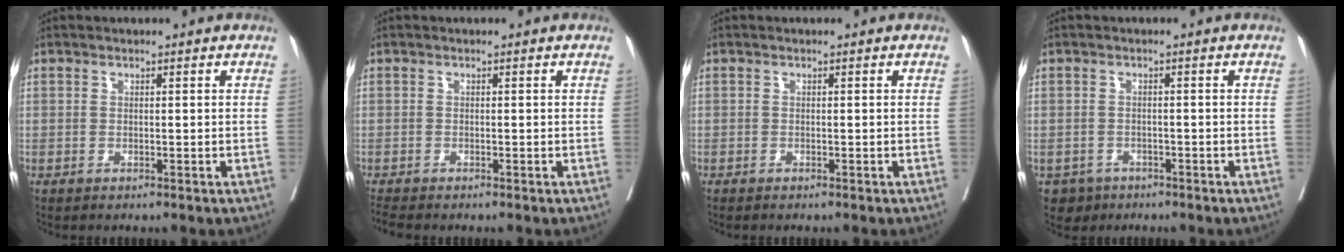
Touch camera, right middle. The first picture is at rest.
{"total": 1.7, "force": [-1.6, -0.1, 0.4], "torque": [-0.012, -0.008, -0.032]}
{"total": 0.7, "force": [-0.7, 0.0, 0.3], "torque": [-0.012, -0.004, -0.012]}
{"total": 3.2, "force": [-2.0, 2.5, 0.1], "torque": [-0.006, 0.005, -0.032]}